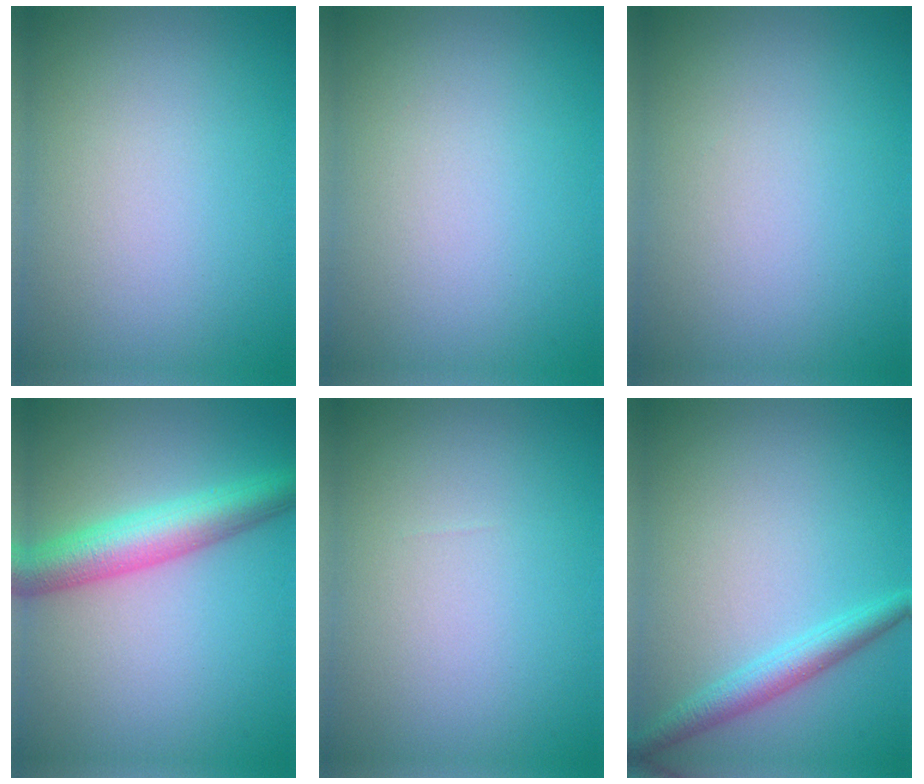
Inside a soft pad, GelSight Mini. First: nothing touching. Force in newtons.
{"total": 0.0}
{"total": 0.0}
{"total": 5.7, "press": 5.7, "slide": 0.2}
{"total": 0.0}
{"total": 2.6, "press": 2.6, "slide": 0.1}